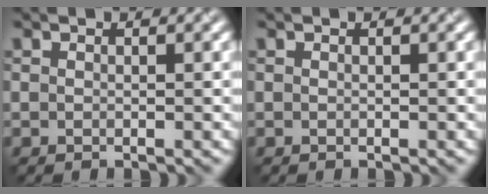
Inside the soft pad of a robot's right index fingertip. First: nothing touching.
{"total": 0.0}